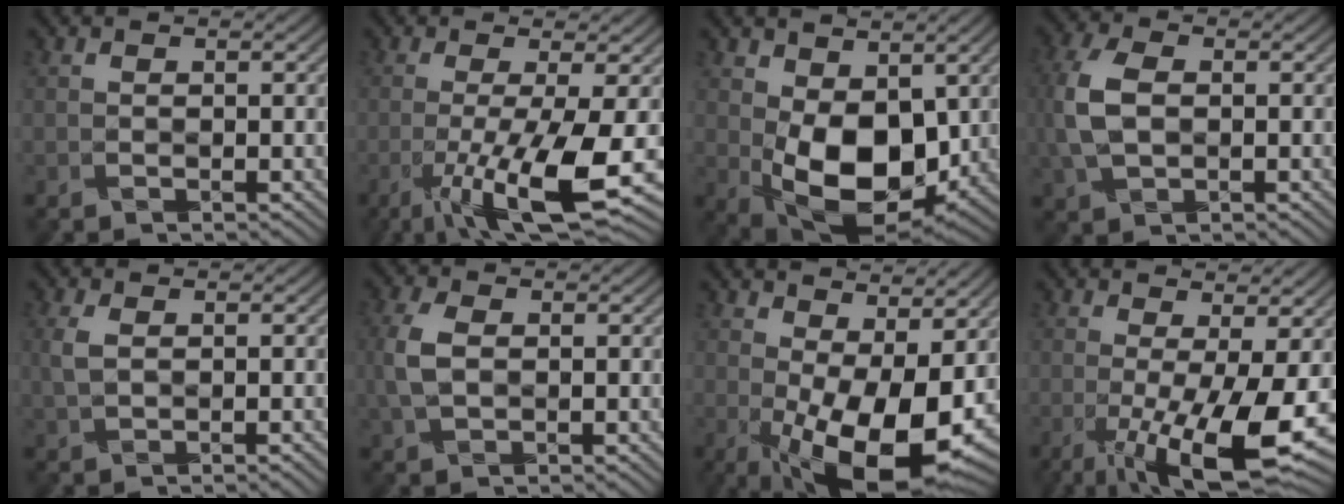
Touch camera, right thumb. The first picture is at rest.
{"total": 9.8, "force": [-3.2, 1.5, 9.2], "torque": [-0.145, -0.004, -0.055]}
{"total": 11.1, "force": [0.4, 6.7, 8.8], "torque": [-0.172, -0.012, 0.007]}
{"total": 7.4, "force": [-0.2, 4.8, 5.6], "torque": [-0.157, 0.002, -0.008]}
{"total": 3.1, "force": [0.0, 1.8, 2.6], "torque": [-0.070, 0.002, -0.002]}
{"total": 5.0, "force": [-0.1, 3.2, 3.8], "torque": [-0.104, 0.004, -0.007]}
{"total": 14.3, "force": [0.0, 5.8, 13.1], "torque": [-0.191, -0.002, 0.010]}
{"total": 10.7, "force": [-2.9, 2.2, 10.1], "torque": [-0.158, 0.000, -0.043]}